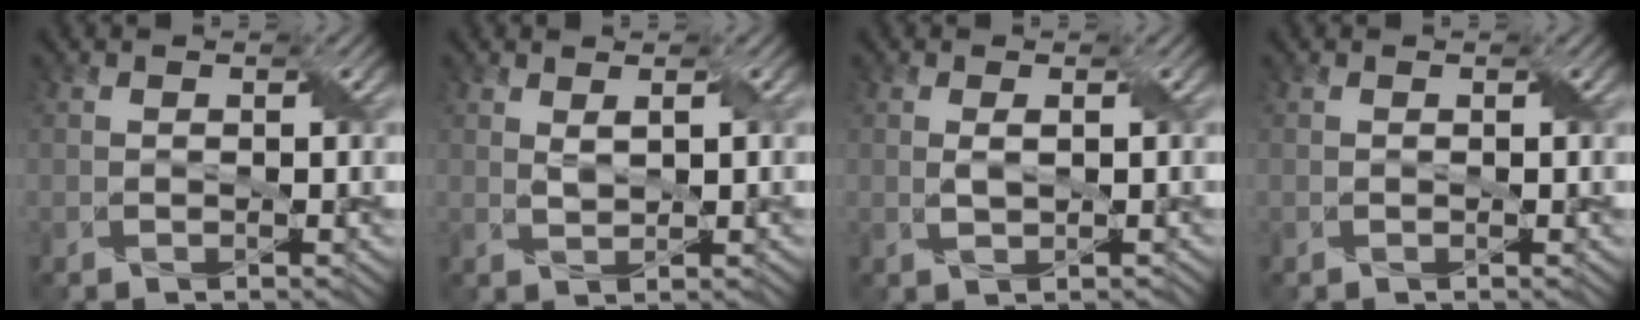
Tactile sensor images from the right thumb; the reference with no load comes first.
{"total": 1.4, "force": [0.8, 0.3, 1.1], "torque": [-0.029, 0.000, 0.019]}
{"total": 1.4, "force": [0.3, 0.5, 1.3], "torque": [-0.031, 0.001, 0.009]}
{"total": 0.0}